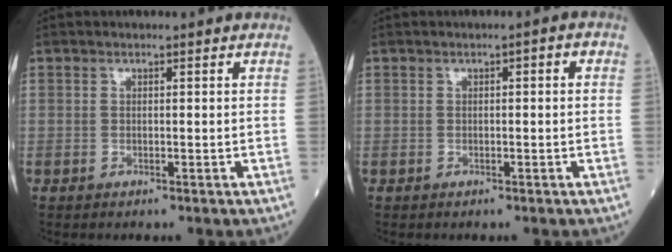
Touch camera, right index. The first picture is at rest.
{"total": 1.3, "force": [0.2, 0.4, 1.2], "torque": [-0.016, 0.006, 0.002]}